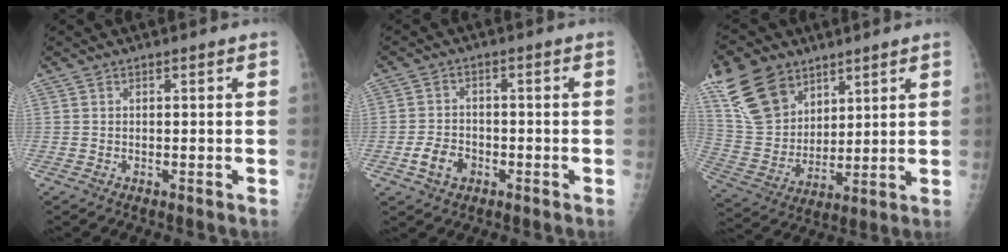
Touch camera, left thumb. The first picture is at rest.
{"total": 5.0, "force": [-2.3, 3.7, 2.5], "torque": [-0.033, 0.016, -0.037]}
{"total": 16.6, "force": [10.1, 10.8, 7.6], "torque": [-0.123, -0.032, 0.205]}